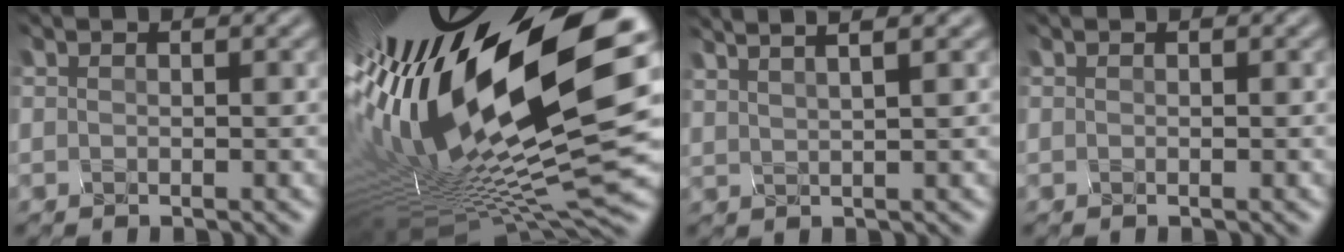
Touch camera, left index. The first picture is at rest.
{"total": 20.7, "force": [0.3, 5.9, 19.8], "torque": [-0.368, -0.017, 0.000]}
{"total": 5.7, "force": [3.7, 1.6, 4.0], "torque": [-0.049, 0.031, 0.026]}
{"total": 0.0}